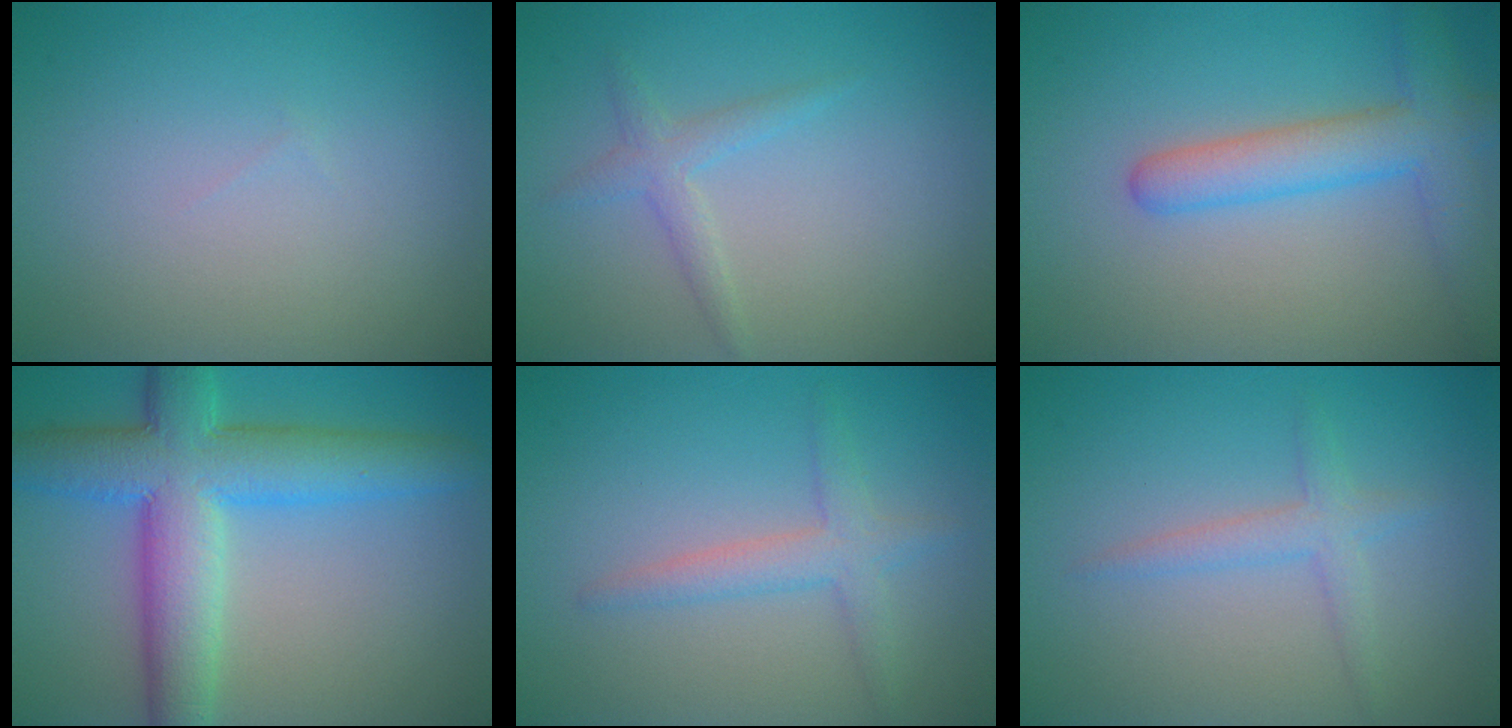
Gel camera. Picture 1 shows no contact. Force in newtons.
{"total": 1.7, "press": 1.7, "slide": 0.0}
{"total": 4.9, "press": 4.9, "slide": 0.1}
{"total": 9.1, "press": 9.1, "slide": 0.2}
{"total": 2.5, "press": 2.5, "slide": 0.1}
{"total": 2.0, "press": 2.0, "slide": 0.1}